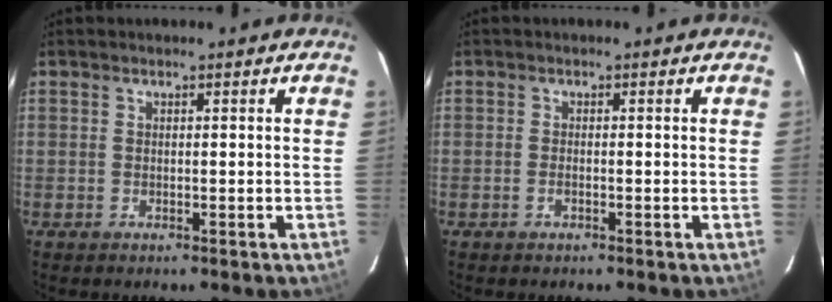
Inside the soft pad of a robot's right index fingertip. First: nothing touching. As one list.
[{"total": 0.9, "force": [-0.5, 0.4, 0.7], "torque": [-0.015, 0.001, -0.008]}]